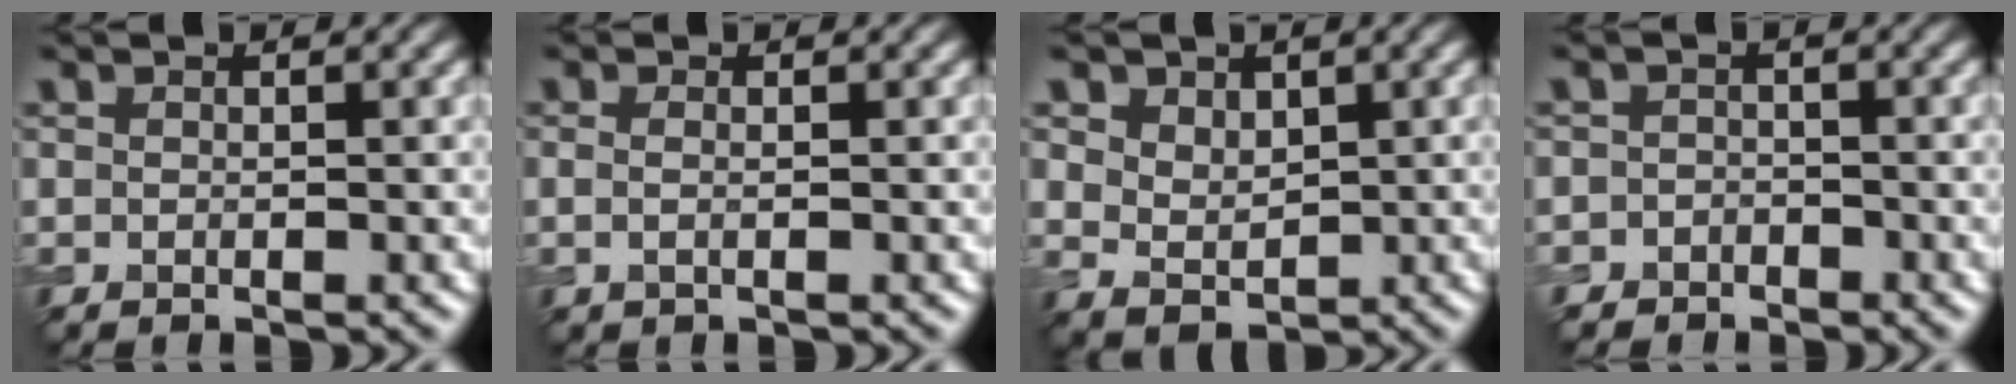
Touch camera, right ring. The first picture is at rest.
{"total": 1.0, "force": [-0.1, 0.4, 0.9], "torque": [-0.020, -0.005, -0.003]}
{"total": 3.7, "force": [1.9, 2.6, 1.8], "torque": [-0.052, 0.000, 0.037]}
{"total": 1.8, "force": [-1.1, 1.4, -0.1], "torque": [0.032, 0.010, -0.028]}